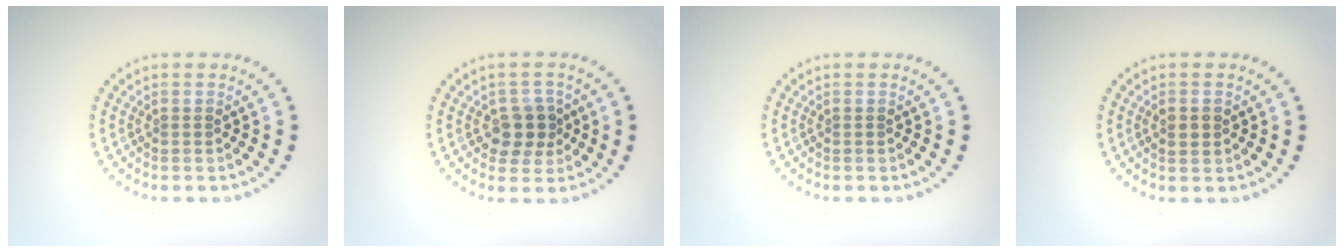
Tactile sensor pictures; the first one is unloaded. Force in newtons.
{"total": 2.9, "press": 2.7, "slide": 1.0}
{"total": 0.0}
{"total": 1.0, "press": 1.0, "slide": 0.0}